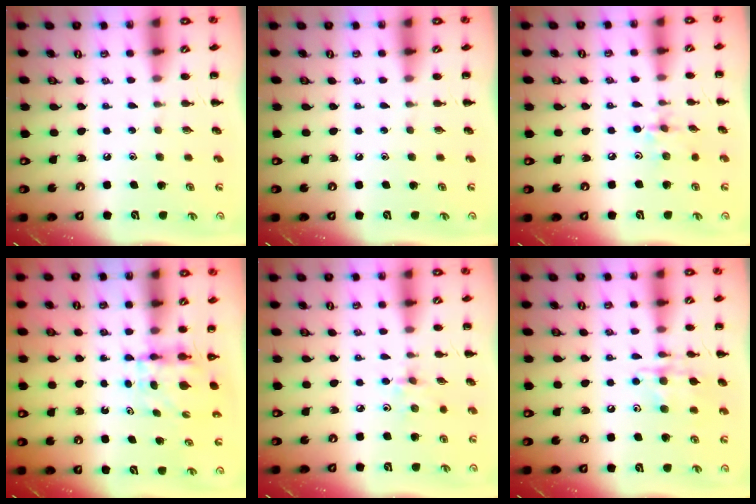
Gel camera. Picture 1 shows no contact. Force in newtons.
{"total": 0.0}
{"total": 3.3, "press": 3.2, "slide": 0.4}
{"total": 3.9, "press": 3.9, "slide": 0.3}
{"total": 2.8, "press": 2.6, "slide": 0.9}
{"total": 10.9, "press": 10.8, "slide": 1.5}